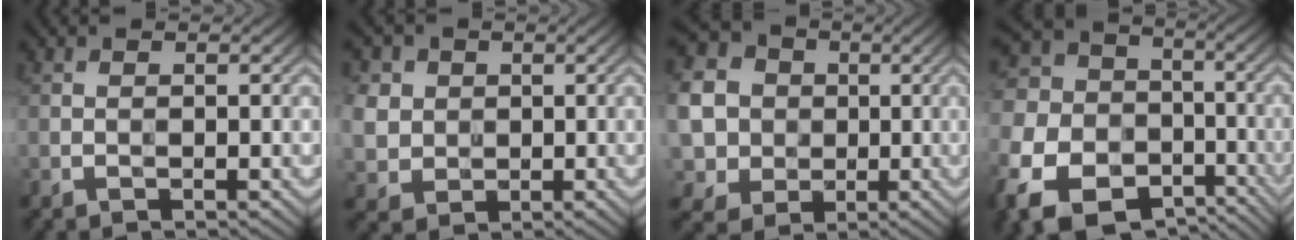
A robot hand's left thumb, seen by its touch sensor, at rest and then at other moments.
{"total": 5.6, "force": [1.4, 5.1, 1.9], "torque": [-0.091, -0.002, 0.028]}
{"total": 15.1, "force": [1.3, 14.1, 5.3], "torque": [-0.228, 0.006, -0.004]}
{"total": 17.8, "force": [-8.9, 13.0, 8.3], "torque": [-0.245, -0.070, -0.143]}